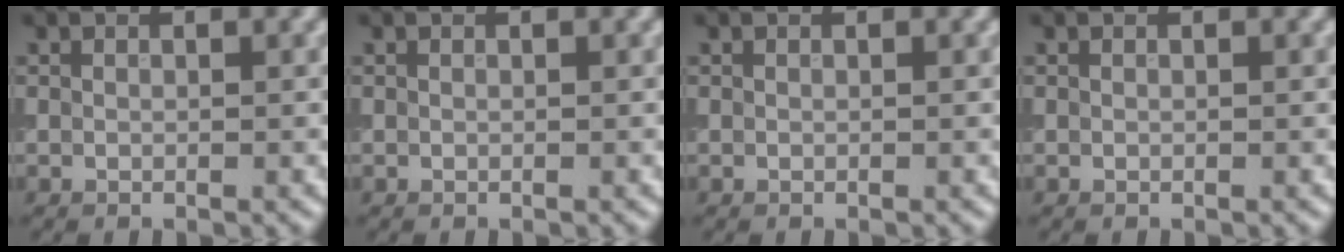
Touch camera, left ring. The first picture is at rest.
{"total": 0.0}
{"total": 0.0}
{"total": 0.0}